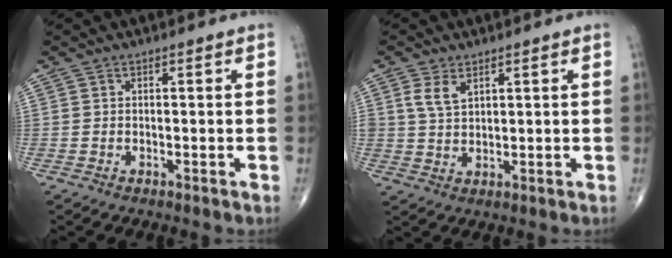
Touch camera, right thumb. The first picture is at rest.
{"total": 4.1, "force": [2.1, 2.3, 2.6], "torque": [-0.045, -0.007, 0.046]}